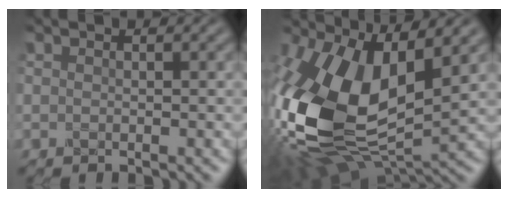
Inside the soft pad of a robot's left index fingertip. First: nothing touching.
{"total": 14.6, "force": [0.1, 7.9, 12.3], "torque": [-0.271, -0.012, -0.011]}